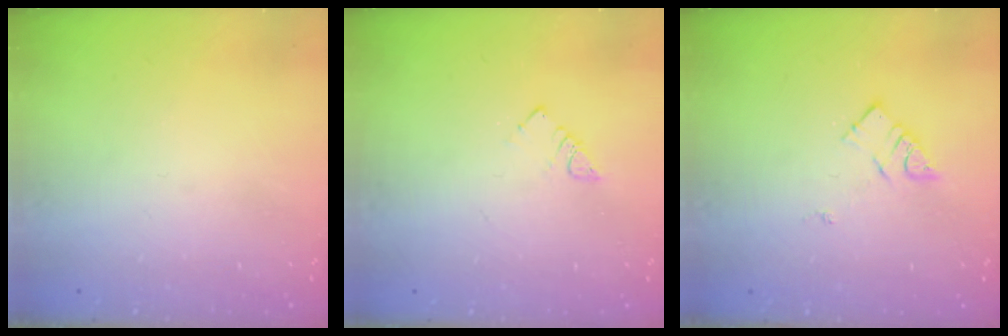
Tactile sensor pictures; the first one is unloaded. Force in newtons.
{"total": 2.8, "press": 2.8, "slide": 0.3}
{"total": 6.2, "press": 6.2, "slide": 0.0}